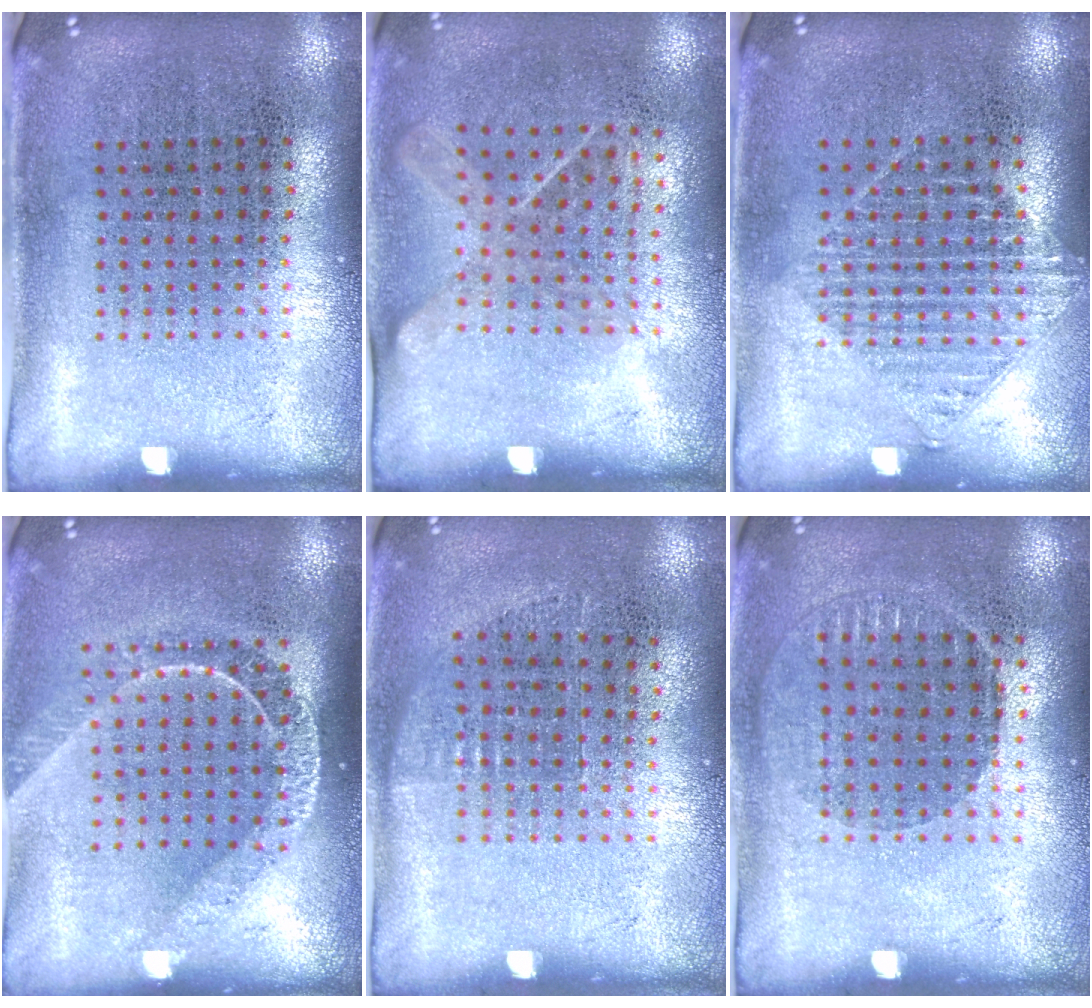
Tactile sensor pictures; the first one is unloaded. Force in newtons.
{"total": 1.3, "press": 1.0, "slide": 0.8}
{"total": 1.2, "press": 1.1, "slide": 0.5}
{"total": 1.7, "press": 1.5, "slide": 0.9}
{"total": 0.7, "press": 0.6, "slide": 0.3}
{"total": 0.9, "press": 0.8, "slide": 0.4}